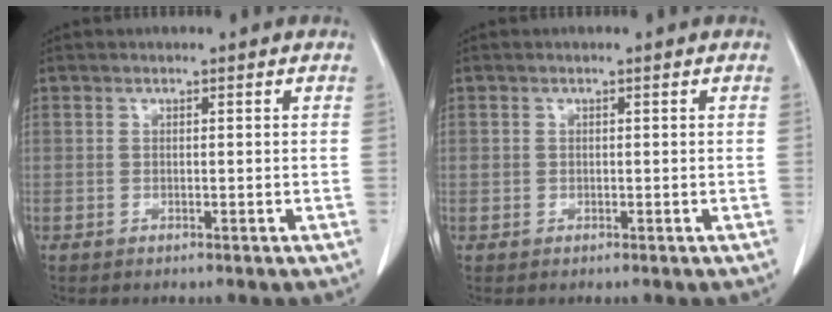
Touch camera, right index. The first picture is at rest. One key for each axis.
{"total": 0.6, "fx": 0.1, "fy": 0.6, "fz": 0.1, "tx": 0.008, "ty": 0.005, "tz": -0.001}